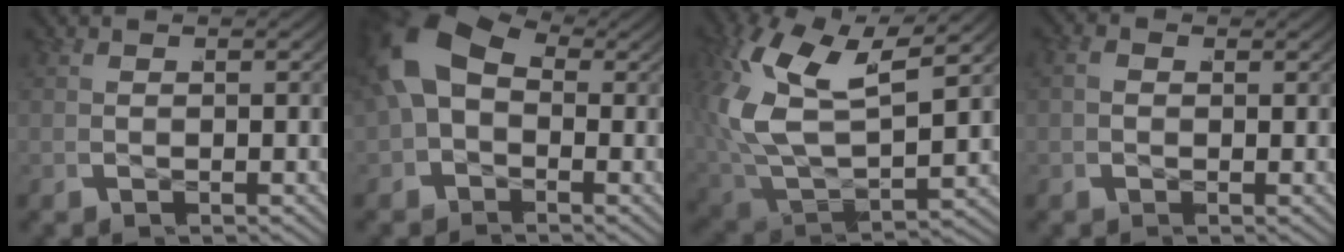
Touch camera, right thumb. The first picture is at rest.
{"total": 10.3, "force": [1.1, 8.1, 6.2], "torque": [-0.134, 0.000, 0.014]}
{"total": 11.2, "force": [1.6, 7.1, 8.5], "torque": [-0.223, -0.040, 0.049]}
{"total": 1.3, "force": [0.0, 1.0, 0.9], "torque": [-0.012, -0.005, 0.006]}